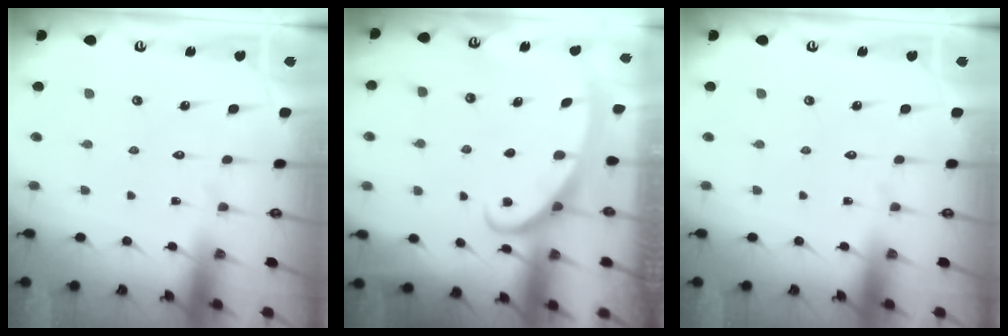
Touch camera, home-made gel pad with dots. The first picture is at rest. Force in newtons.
{"total": 2.9, "press": 2.9, "slide": 0.3}
{"total": 0.0}